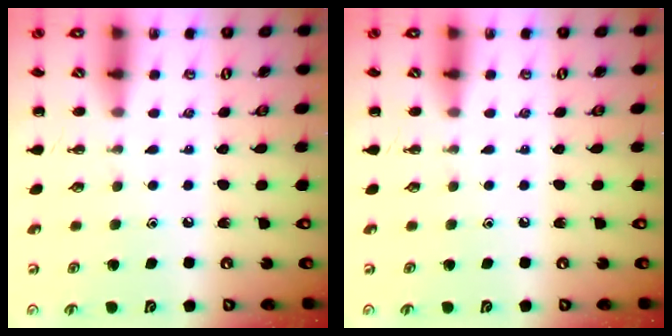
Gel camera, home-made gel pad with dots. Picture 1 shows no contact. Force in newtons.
{"total": 0.0}